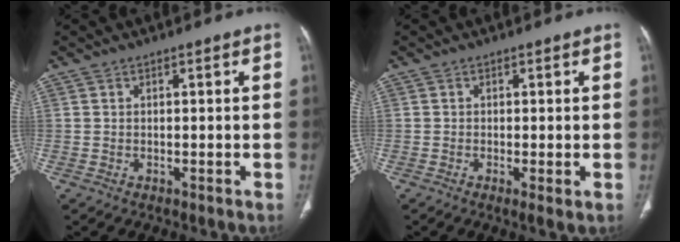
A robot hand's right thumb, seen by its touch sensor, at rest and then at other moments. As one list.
[{"total": 1.8, "force": [-0.5, 0.3, 1.7], "torque": [-0.041, -0.009, -0.012]}]